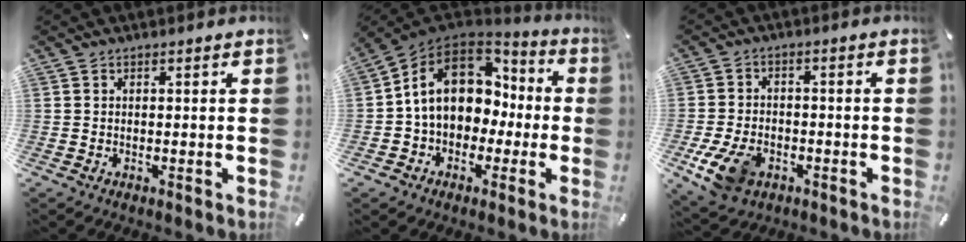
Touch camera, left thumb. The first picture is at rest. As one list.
[{"total": 14.1, "force": [2.0, 11.5, 7.9], "torque": [-0.149, 0.005, 0.043]}, {"total": 9.5, "force": [-3.9, 6.4, 5.8], "torque": [-0.124, 0.007, -0.071]}]